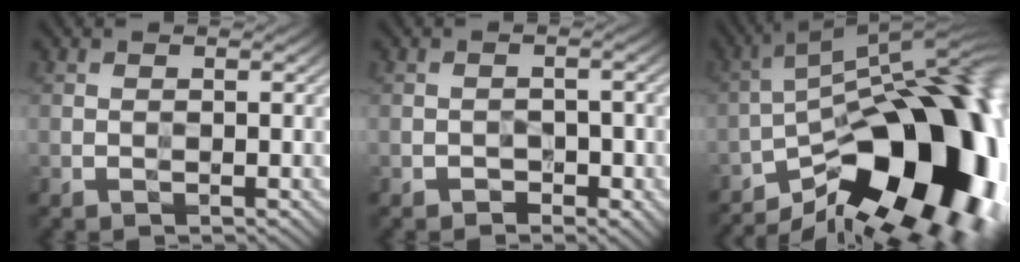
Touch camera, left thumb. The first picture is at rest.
{"total": 1.9, "force": [-1.2, 1.2, 0.8], "torque": [-0.008, 0.001, -0.020]}
{"total": 22.6, "force": [-11.9, 9.5, 16.7], "torque": [-0.191, -0.015, -0.178]}